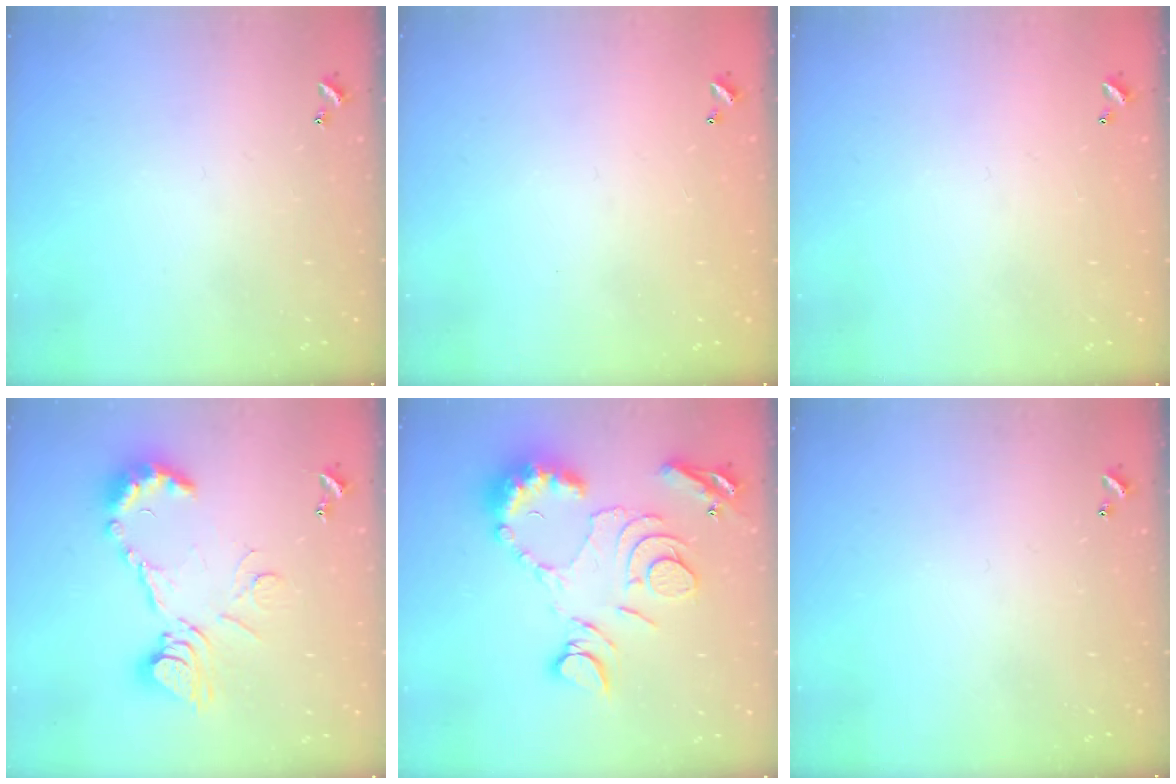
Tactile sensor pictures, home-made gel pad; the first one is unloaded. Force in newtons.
{"total": 2.9, "press": 2.9, "slide": 0.1}
{"total": 2.9, "press": 2.9, "slide": 0.1}
{"total": 14.2, "press": 14.2, "slide": 1.6}
{"total": 15.9, "press": 15.8, "slide": 1.7}
{"total": 0.0}